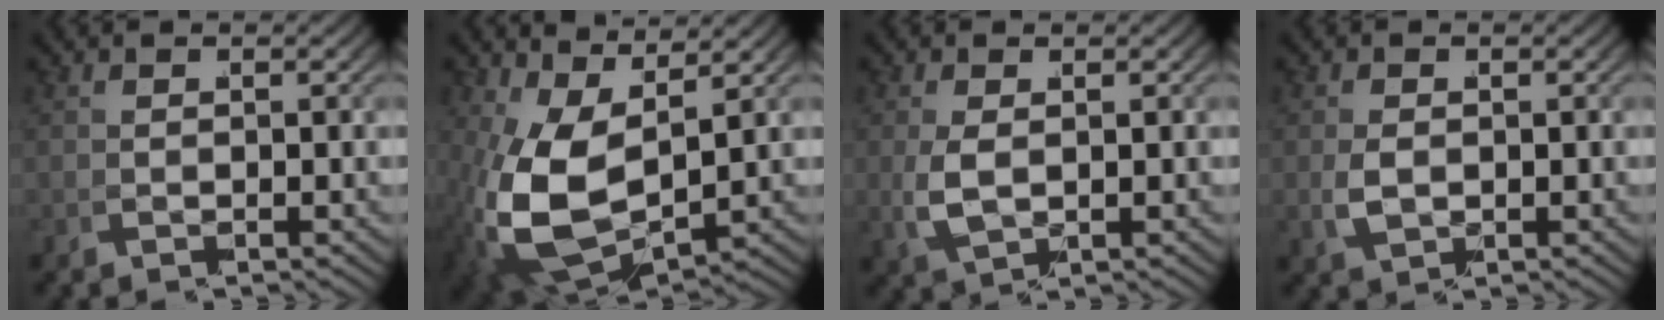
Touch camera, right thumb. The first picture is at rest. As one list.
[{"total": 10.2, "force": [-0.2, 6.2, 8.1], "torque": [-0.221, -0.062, 0.034]}, {"total": 3.0, "force": [0.3, 1.8, 2.3], "torque": [-0.071, -0.010, 0.022]}, {"total": 2.3, "force": [0.1, 1.7, 1.6], "torque": [-0.047, -0.010, 0.016]}]